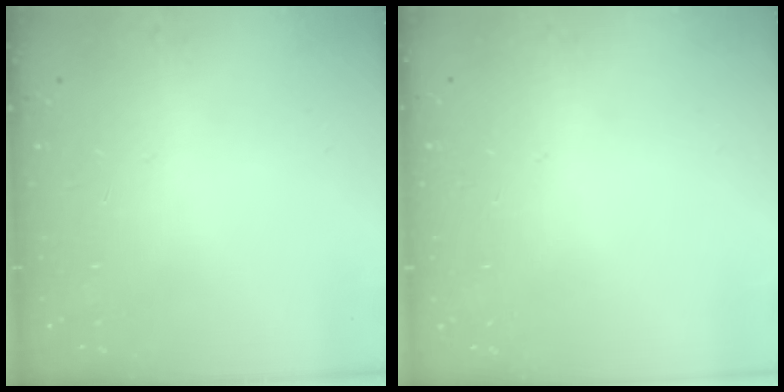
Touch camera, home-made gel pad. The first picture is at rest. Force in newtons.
{"total": 0.0}